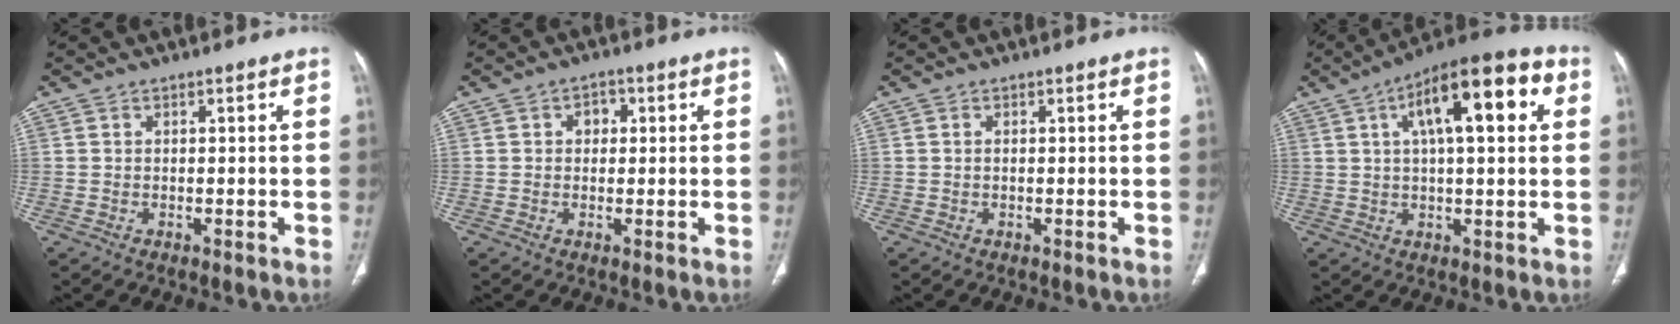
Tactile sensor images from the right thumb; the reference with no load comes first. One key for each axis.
{"total": 2.5, "fx": 0.5, "fy": 2.0, "fz": 1.4, "tx": -0.007, "ty": 0.004, "tz": 0.004}
{"total": 0.0}
{"total": 17.0, "fx": 5.5, "fy": 6.0, "fz": 14.9, "tx": -0.201, "ty": 0.022, "tz": 0.074}